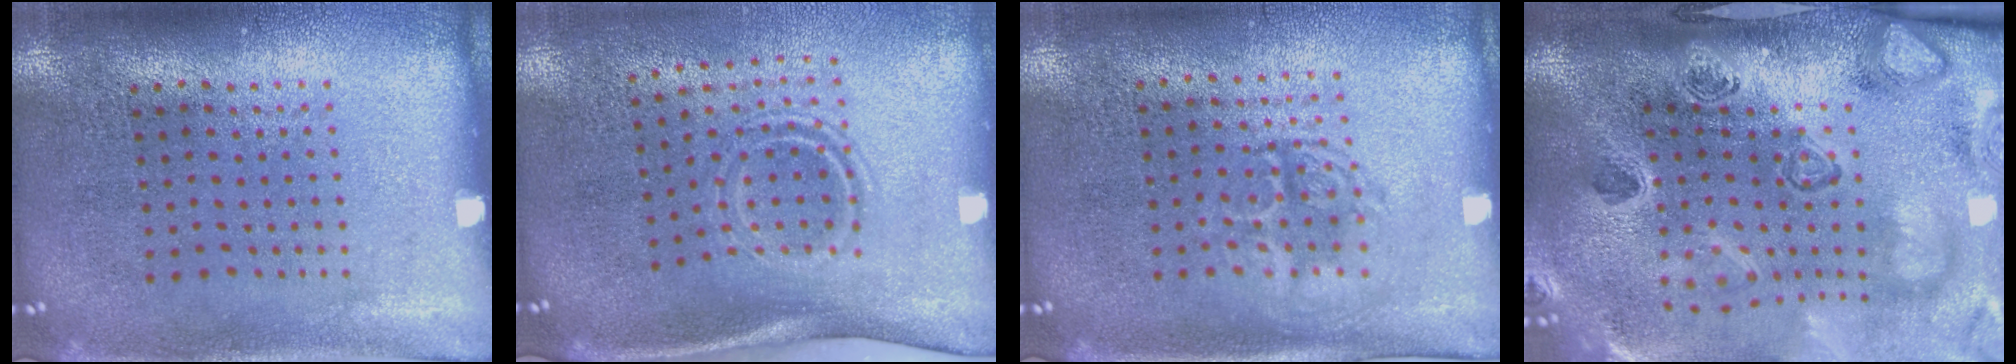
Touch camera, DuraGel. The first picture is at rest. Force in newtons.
{"total": 1.9, "press": 1.1, "slide": 1.5}
{"total": 1.4, "press": 1.3, "slide": 0.5}
{"total": 4.6, "press": 3.2, "slide": 3.3}